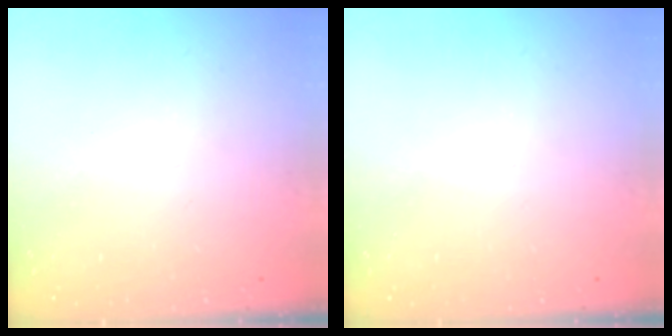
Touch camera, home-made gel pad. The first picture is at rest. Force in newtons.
{"total": 0.0}